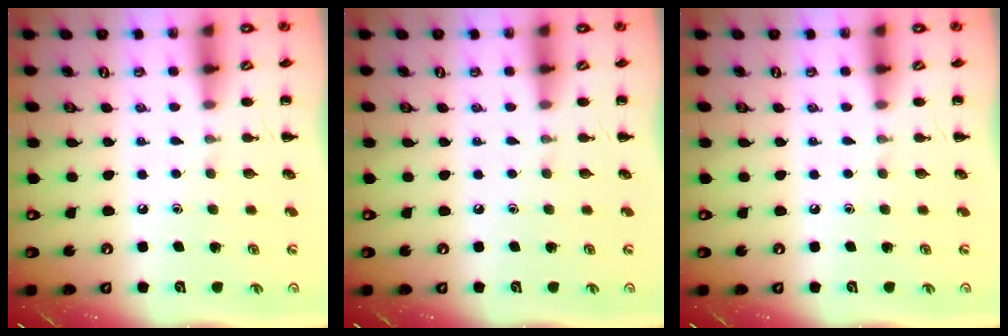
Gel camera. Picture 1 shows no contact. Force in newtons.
{"total": 0.0}
{"total": 0.0}